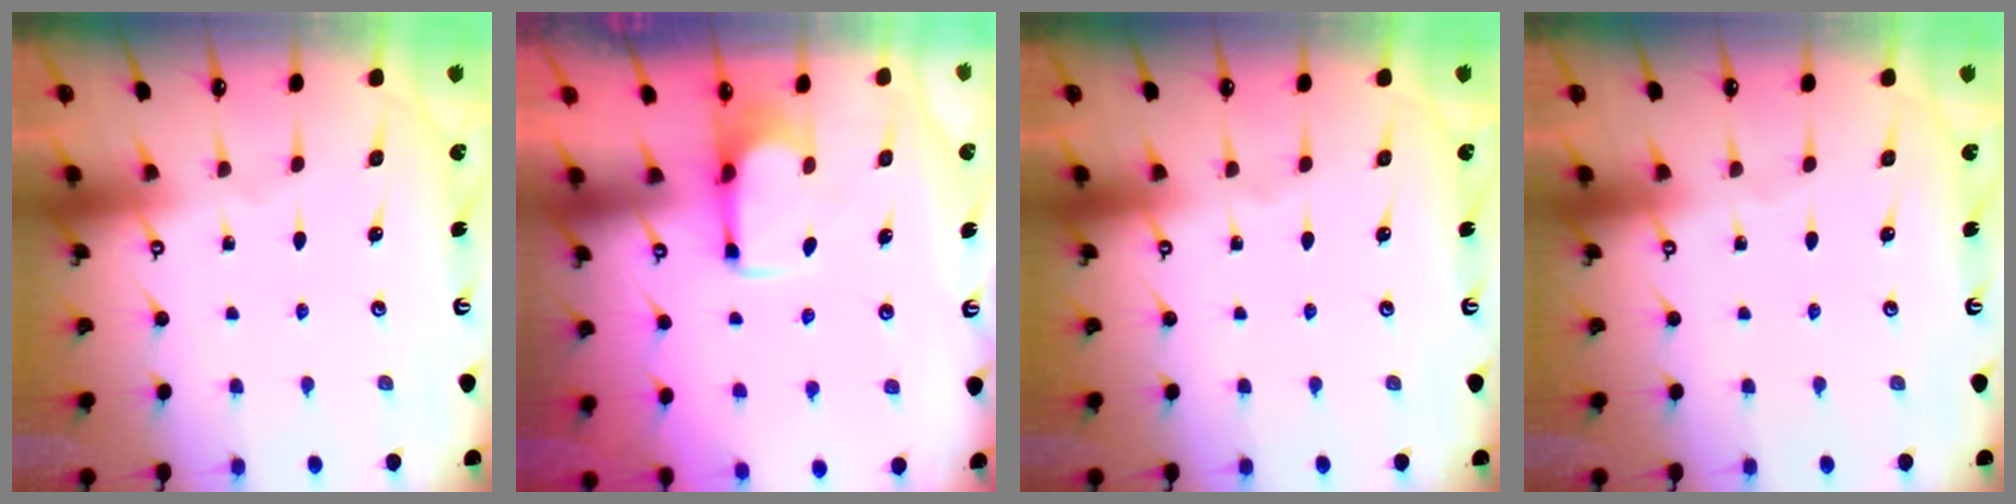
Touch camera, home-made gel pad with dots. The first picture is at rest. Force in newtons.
{"total": 2.7, "press": 2.6, "slide": 0.9}
{"total": 0.0}
{"total": 0.0}